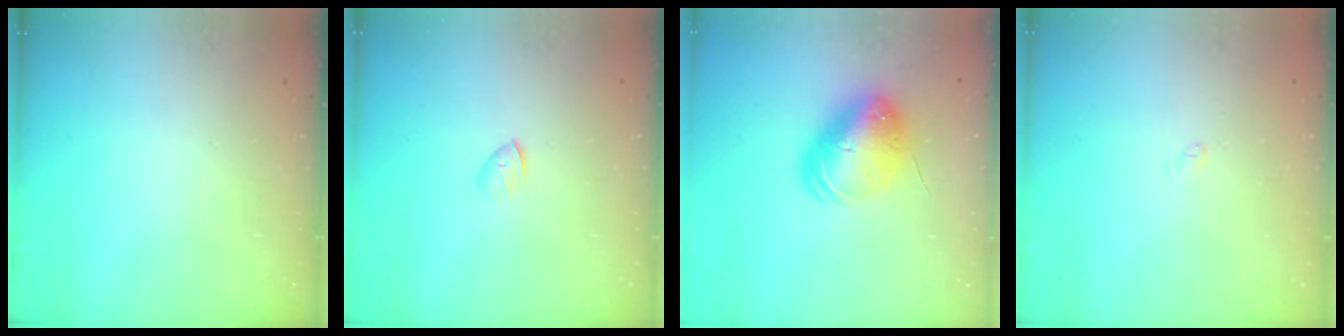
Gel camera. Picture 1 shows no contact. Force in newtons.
{"total": 1.7, "press": 1.6, "slide": 0.6}
{"total": 11.1, "press": 10.9, "slide": 2.1}
{"total": 2.2, "press": 2.2, "slide": 0.2}